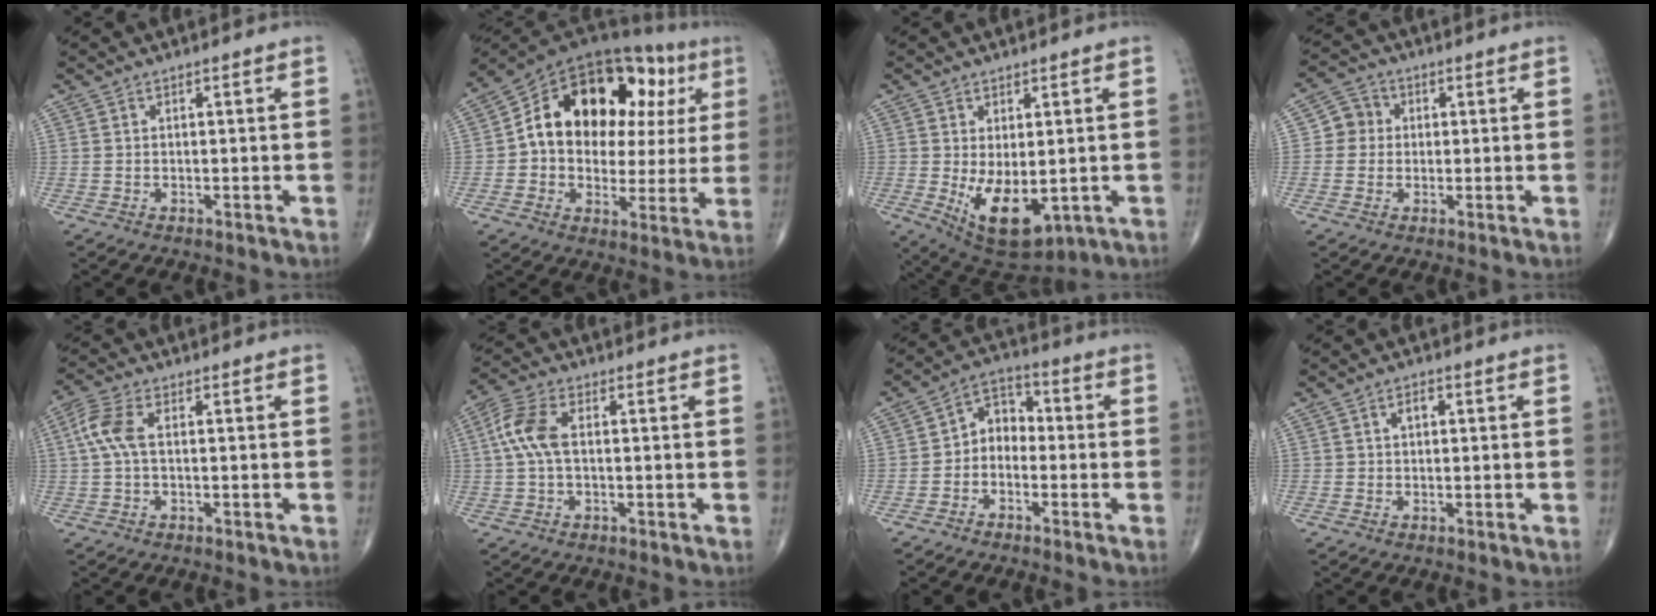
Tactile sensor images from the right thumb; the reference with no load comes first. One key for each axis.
{"total": 23.9, "fx": 5.4, "fy": 15.5, "fz": 17.3, "tx": -0.208, "ty": 0.037, "tz": 0.081}
{"total": 11.0, "fx": -1.7, "fy": 5.7, "fz": 9.2, "tx": -0.141, "ty": -0.015, "tz": -0.002}
{"total": 4.6, "fx": 0.3, "fy": 4.5, "fz": 1.3, "tx": 0.004, "ty": 0.008, "tz": -0.005}
{"total": 5.9, "fx": 0.6, "fy": 2.8, "fz": 5.1, "tx": -0.138, "ty": 0.017, "tz": 0.009}
{"total": 7.2, "fx": 0.6, "fy": 3.6, "fz": 6.2, "tx": -0.151, "ty": 0.021, "tz": 0.008}
{"total": 6.1, "fx": -1.5, "fy": 4.7, "fz": 3.6, "tx": -0.029, "ty": 0.030, "tz": -0.048}
{"total": 1.8, "fx": 0.4, "fy": 1.3, "fz": 1.2, "tx": -0.014, "ty": 0.007, "tz": 0.004}